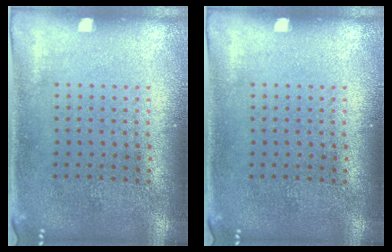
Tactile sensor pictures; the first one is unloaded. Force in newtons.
{"total": 0.0}